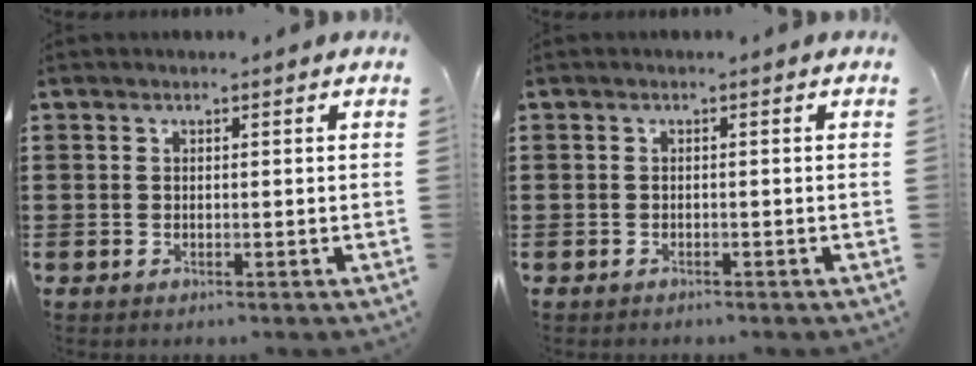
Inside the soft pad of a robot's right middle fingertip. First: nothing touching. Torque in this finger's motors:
{"motor_torque": [-0.17, 0.11, -0.03, -0.04]}